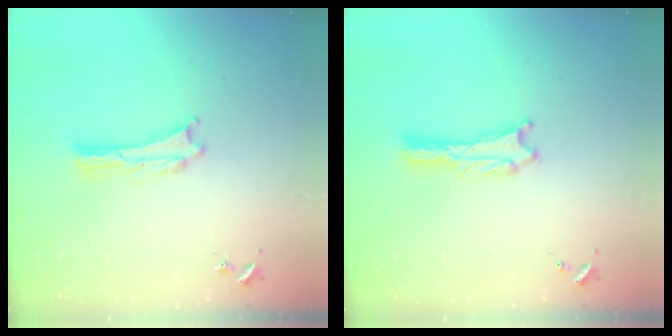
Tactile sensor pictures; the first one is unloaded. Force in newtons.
{"total": 0.7, "press": 0.7, "slide": 0.1}